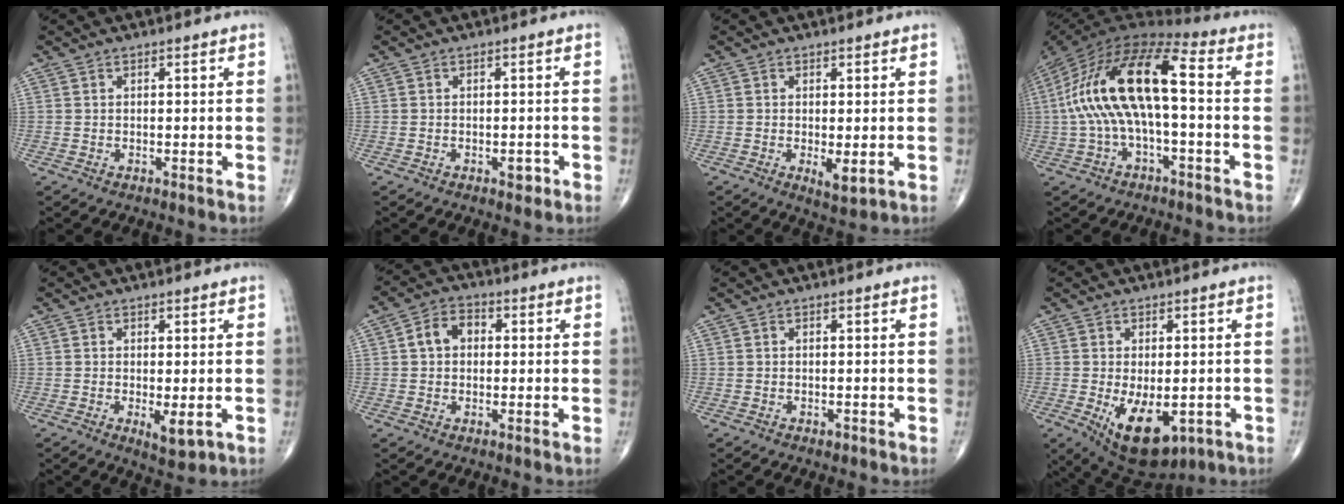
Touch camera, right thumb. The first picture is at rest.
{"total": 1.7, "force": [-0.9, 1.0, 1.1], "torque": [-0.008, 0.004, -0.011]}
{"total": 3.3, "force": [-0.6, 1.2, 3.0], "torque": [-0.048, -0.011, -0.006]}
{"total": 18.5, "force": [0.1, 7.0, 17.1], "torque": [-0.342, 0.053, -0.005]}
{"total": 3.7, "force": [-0.9, 1.3, 3.4], "torque": [-0.051, -0.012, -0.009]}
{"total": 5.7, "force": [0.7, 4.3, 3.6], "torque": [-0.054, 0.019, 0.004]}
{"total": 0.7, "force": [-0.4, 0.4, 0.4], "torque": [-0.004, 0.002, -0.005]}
{"total": 11.9, "force": [-3.6, 6.3, 9.4], "torque": [-0.133, -0.008, -0.037]}